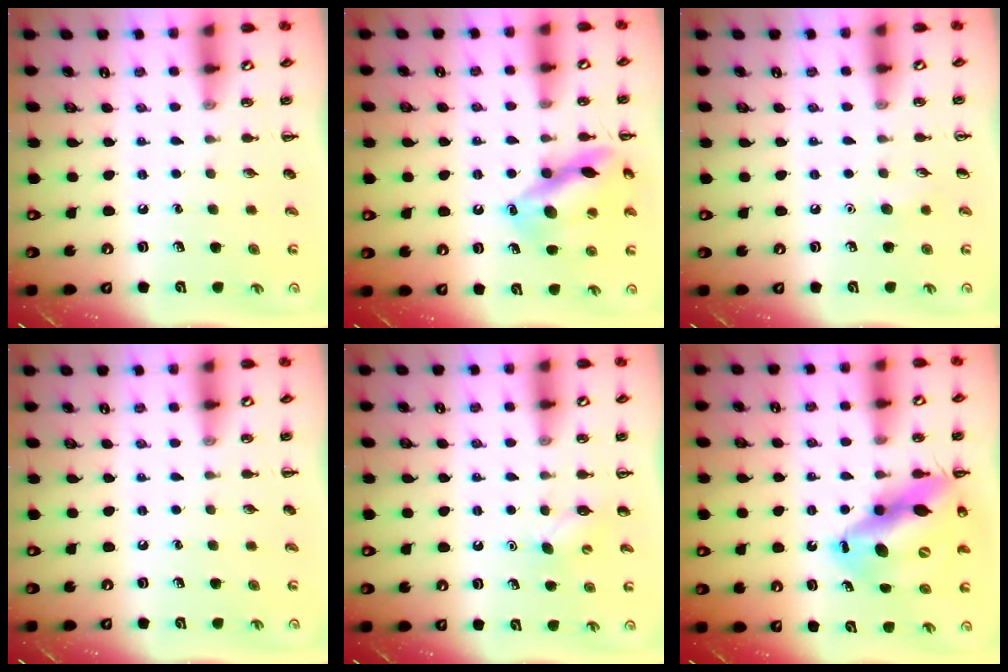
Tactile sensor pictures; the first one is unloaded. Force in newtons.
{"total": 14.9, "press": 14.8, "slide": 1.7}
{"total": 4.0, "press": 3.8, "slide": 1.2}
{"total": 0.0}
{"total": 3.0, "press": 2.9, "slide": 0.7}
{"total": 17.0, "press": 16.2, "slide": 5.1}